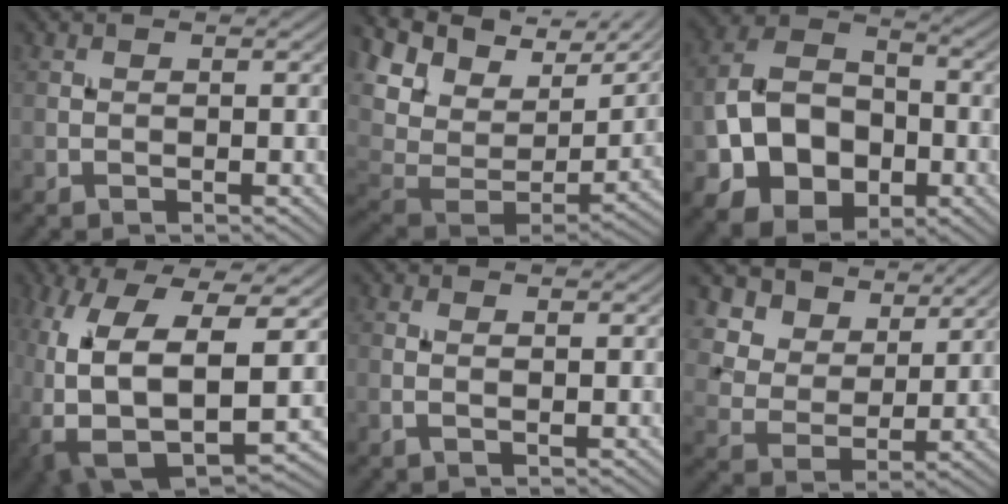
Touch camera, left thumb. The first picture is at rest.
{"total": 14.7, "force": [8.2, 8.0, 9.2], "torque": [-0.230, 0.009, 0.163]}
{"total": 11.7, "force": [-3.0, 8.2, 7.8], "torque": [-0.171, -0.011, -0.061]}
{"total": 16.2, "force": [-0.3, 8.4, 13.9], "torque": [-0.286, -0.036, 0.022]}
{"total": 1.0, "force": [0.3, 0.3, 0.9], "torque": [-0.020, 0.001, 0.005]}
{"total": 10.0, "force": [6.8, 5.9, 4.3], "torque": [-0.117, -0.009, 0.137]}